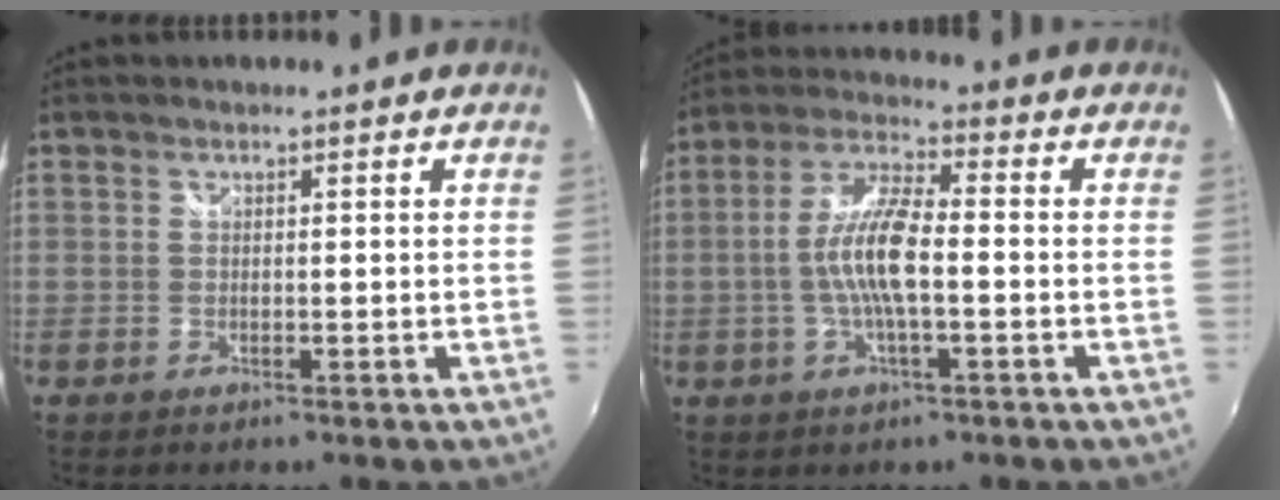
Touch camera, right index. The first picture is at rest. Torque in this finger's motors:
{"motor_torque": [0.76, -0.24, 0.87, 0.21]}